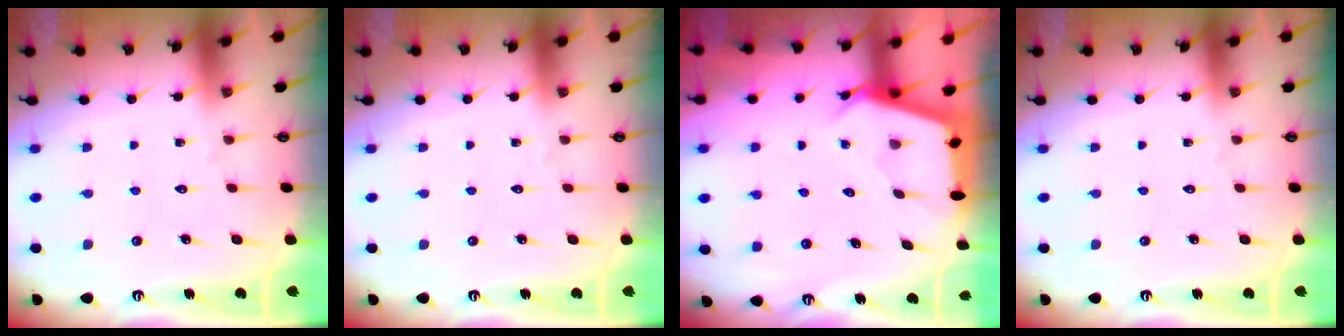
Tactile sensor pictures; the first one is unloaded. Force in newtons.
{"total": 0.0}
{"total": 2.9, "press": 2.9, "slide": 0.3}
{"total": 0.0}